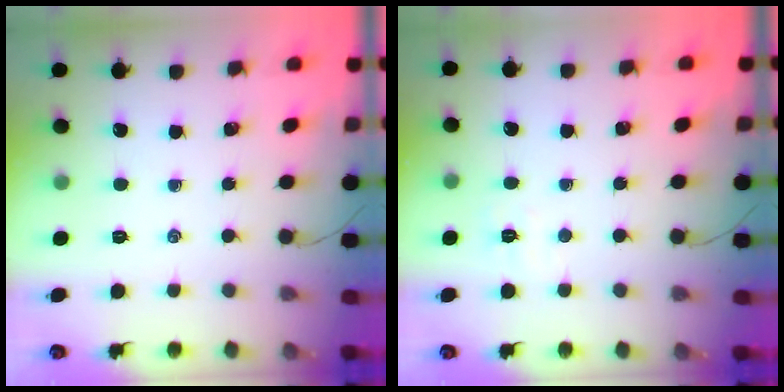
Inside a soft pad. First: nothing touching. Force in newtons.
{"total": 4.4, "press": 4.3, "slide": 1.0}